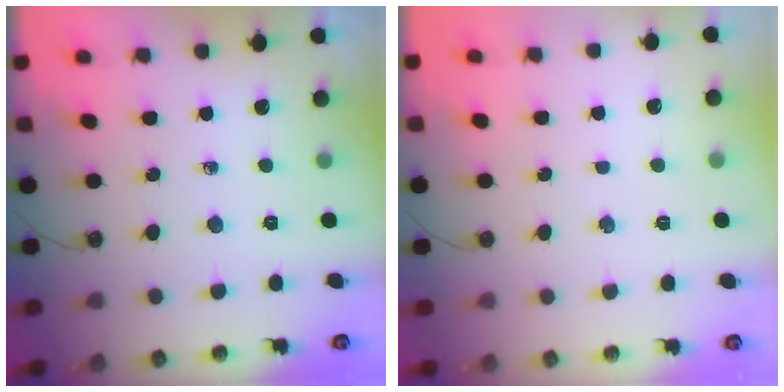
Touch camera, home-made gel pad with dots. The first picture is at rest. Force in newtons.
{"total": 1.8, "press": 1.7, "slide": 0.6}